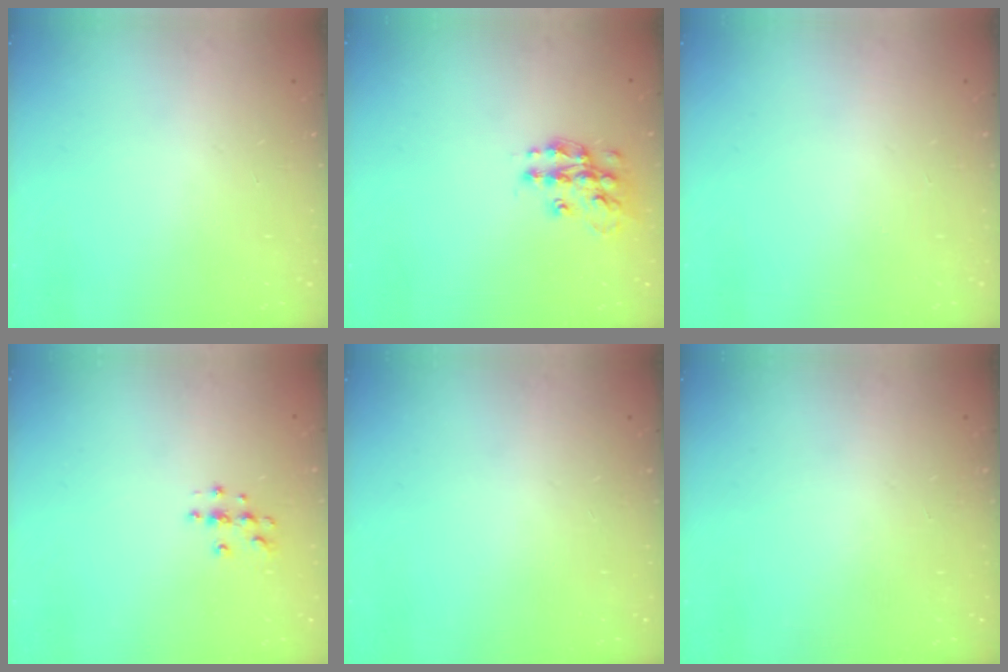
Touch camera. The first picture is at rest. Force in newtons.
{"total": 13.3, "press": 13.3, "slide": 0.9}
{"total": 0.0}
{"total": 3.9, "press": 3.8, "slide": 0.4}
{"total": 0.0}
{"total": 0.0}